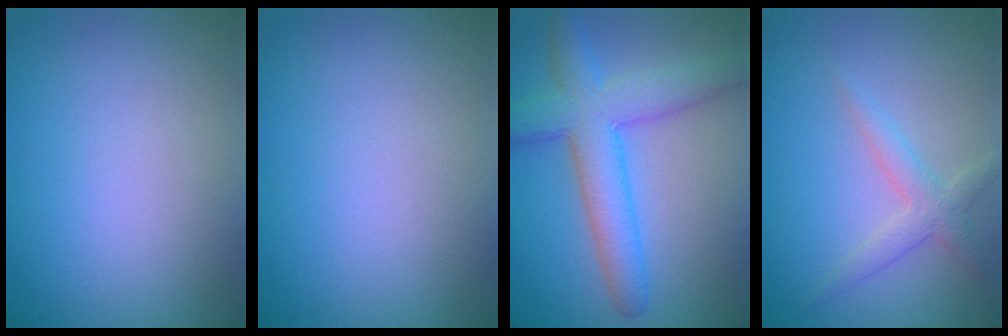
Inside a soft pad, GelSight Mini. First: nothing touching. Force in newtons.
{"total": 0.0}
{"total": 6.3, "press": 6.3, "slide": 0.3}
{"total": 2.2, "press": 2.2, "slide": 0.0}